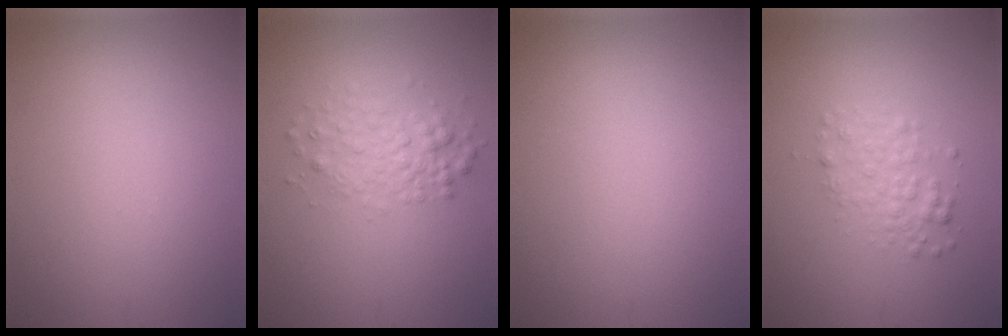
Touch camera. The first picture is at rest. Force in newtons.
{"total": 2.8, "press": 2.8, "slide": 0.1}
{"total": 0.0}
{"total": 2.3, "press": 2.3, "slide": 0.1}